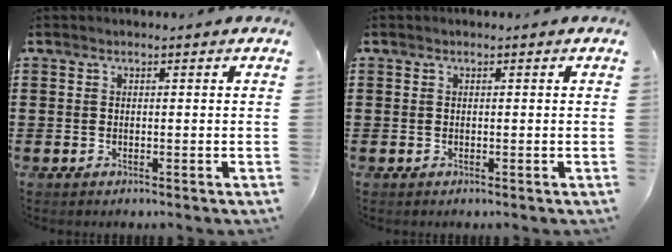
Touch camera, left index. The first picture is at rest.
{"total": 0.0}